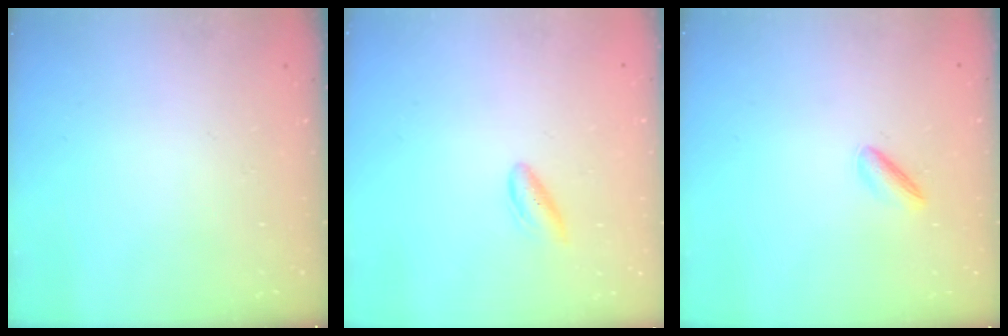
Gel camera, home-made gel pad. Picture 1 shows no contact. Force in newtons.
{"total": 3.7, "press": 3.5, "slide": 1.2}
{"total": 3.1, "press": 3.1, "slide": 0.4}